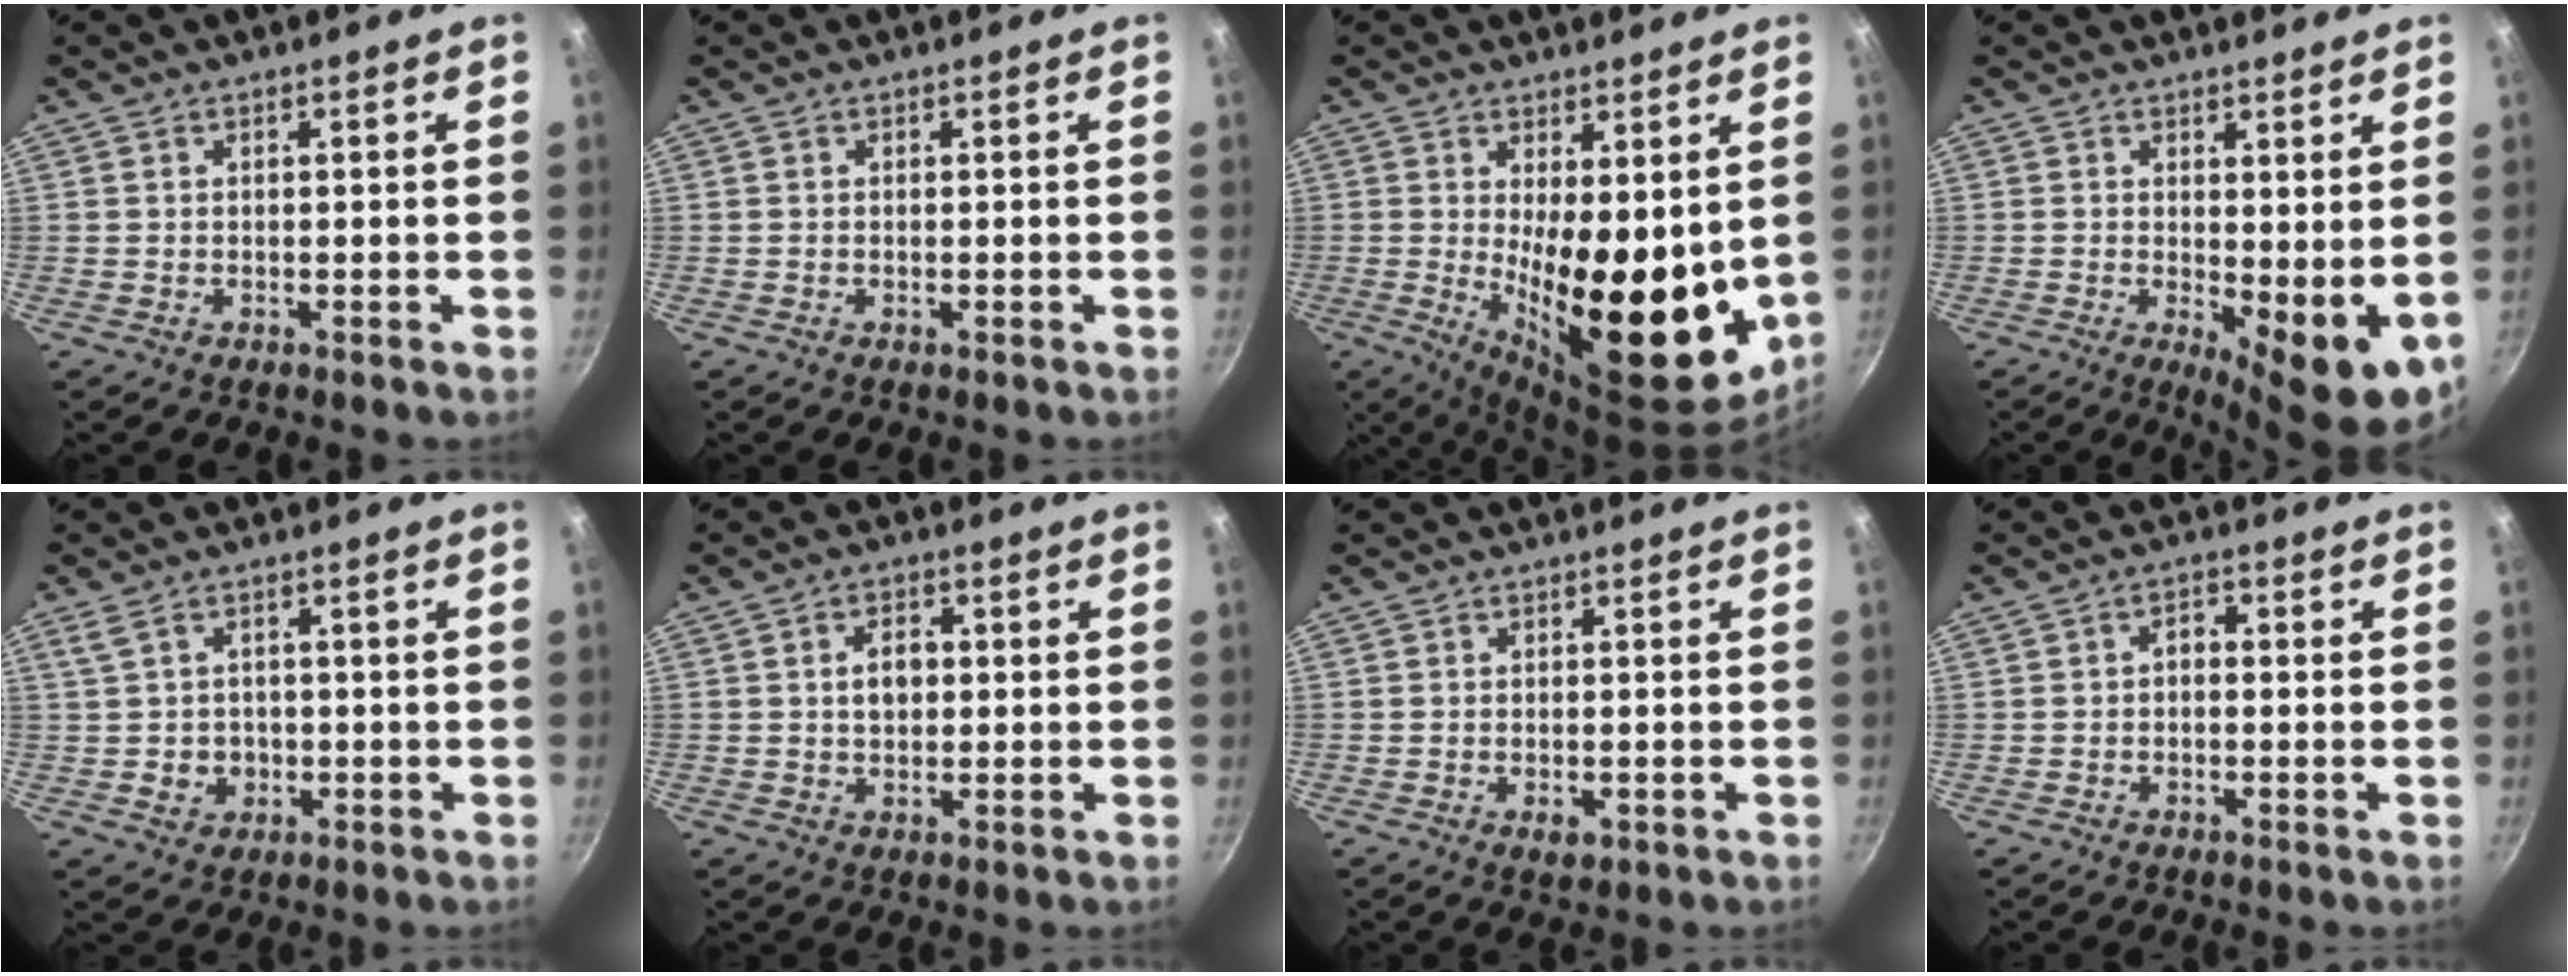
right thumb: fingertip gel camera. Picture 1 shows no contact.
{"total": 0.0}
{"total": 20.0, "force": [0.5, 8.4, 18.1], "torque": [-0.221, -0.042, 0.024]}
{"total": 8.8, "force": [0.4, 3.5, 8.1], "torque": [-0.098, -0.017, 0.014]}
{"total": 5.7, "force": [-0.1, 4.8, 3.1], "torque": [-0.032, 0.008, 0.008]}
{"total": 4.5, "force": [0.4, 3.1, 3.2], "torque": [-0.033, 0.009, 0.005]}
{"total": 2.5, "force": [-0.9, 1.4, 1.8], "torque": [-0.028, -0.001, -0.012]}
{"total": 2.2, "force": [-0.6, 1.5, 1.5], "torque": [-0.019, 0.015, -0.012]}